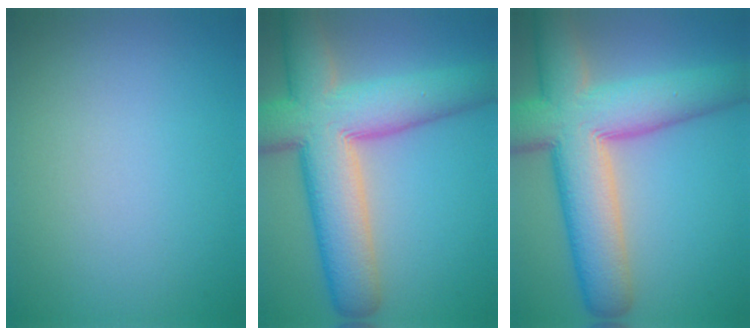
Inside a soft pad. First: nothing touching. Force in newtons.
{"total": 11.6, "press": 11.5, "slide": 0.9}
{"total": 11.6, "press": 11.5, "slide": 0.9}